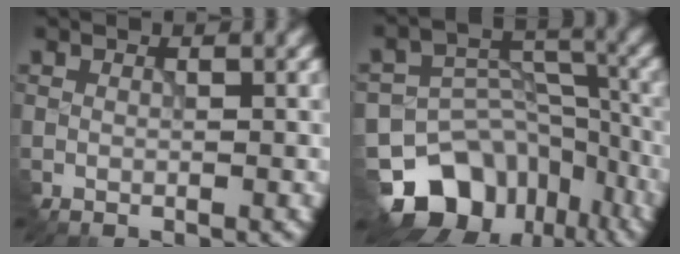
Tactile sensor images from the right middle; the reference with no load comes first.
{"total": 11.3, "force": [-7.5, 7.6, 3.7], "torque": [-0.057, 0.002, -0.122]}